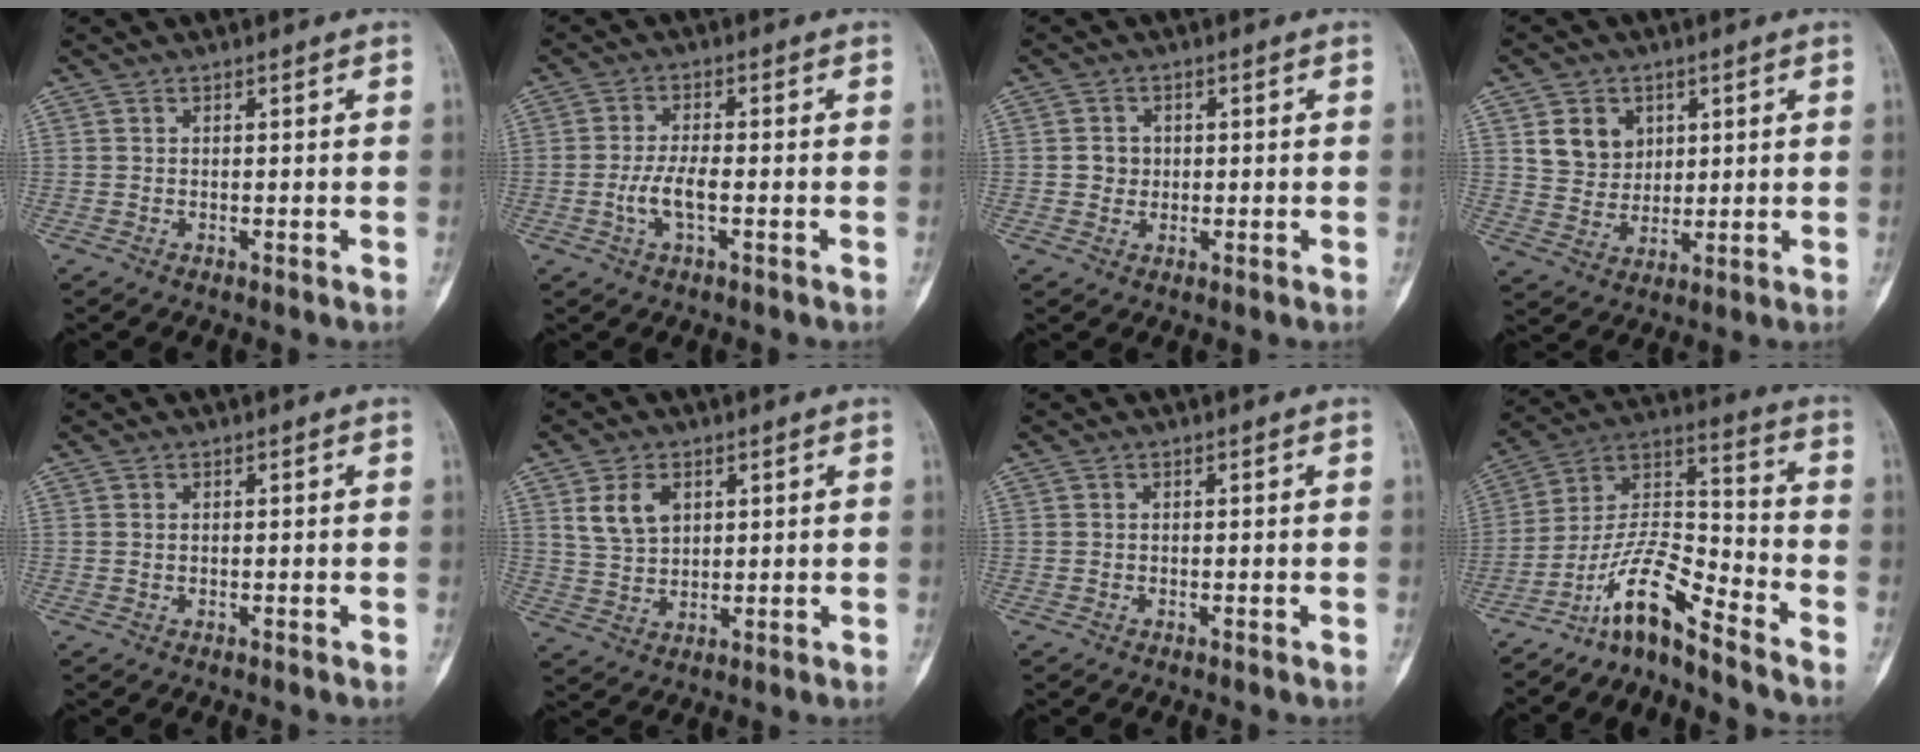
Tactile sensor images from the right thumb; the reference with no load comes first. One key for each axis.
{"total": 4.7, "fx": -1.3, "fy": 1.5, "fz": 4.2, "tx": -0.092, "ty": 0.009, "tz": -0.027}
{"total": 2.7, "fx": 0.1, "fy": 2.5, "fz": 0.9, "tx": 0.001, "ty": 0.006, "tz": 0.001}
{"total": 7.6, "fx": 2.8, "fy": 6.3, "fz": 3.2, "tx": -0.026, "ty": -0.016, "tz": 0.058}
{"total": 0.0}
{"total": 6.5, "fx": 2.6, "fy": 4.3, "fz": 4.1, "tx": -0.064, "ty": -0.010, "tz": 0.057}
{"total": 0.0}
{"total": 11.3, "fx": -9.1, "fy": 1.9, "fz": 6.5, "tx": -0.132, "ty": 0.101, "tz": -0.173}